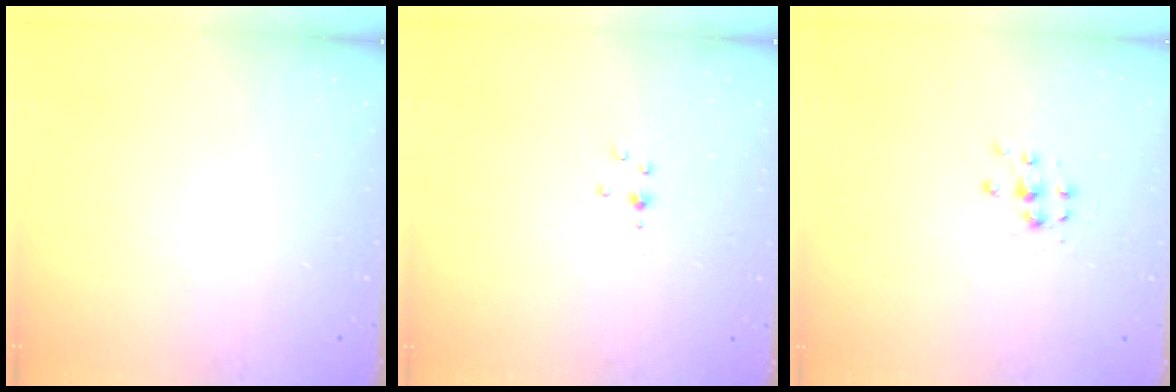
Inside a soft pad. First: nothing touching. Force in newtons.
{"total": 2.8, "press": 2.4, "slide": 1.5}
{"total": 6.4, "press": 6.4, "slide": 0.5}